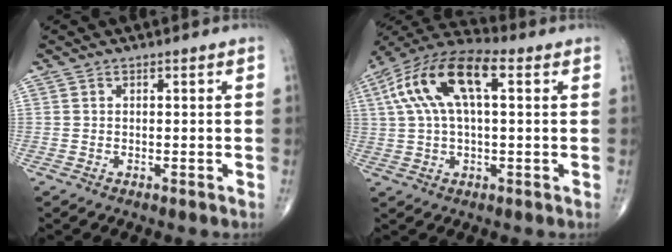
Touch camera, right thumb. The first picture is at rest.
{"total": 15.3, "force": [4.2, 6.5, 13.2], "torque": [-0.268, 0.040, 0.069]}